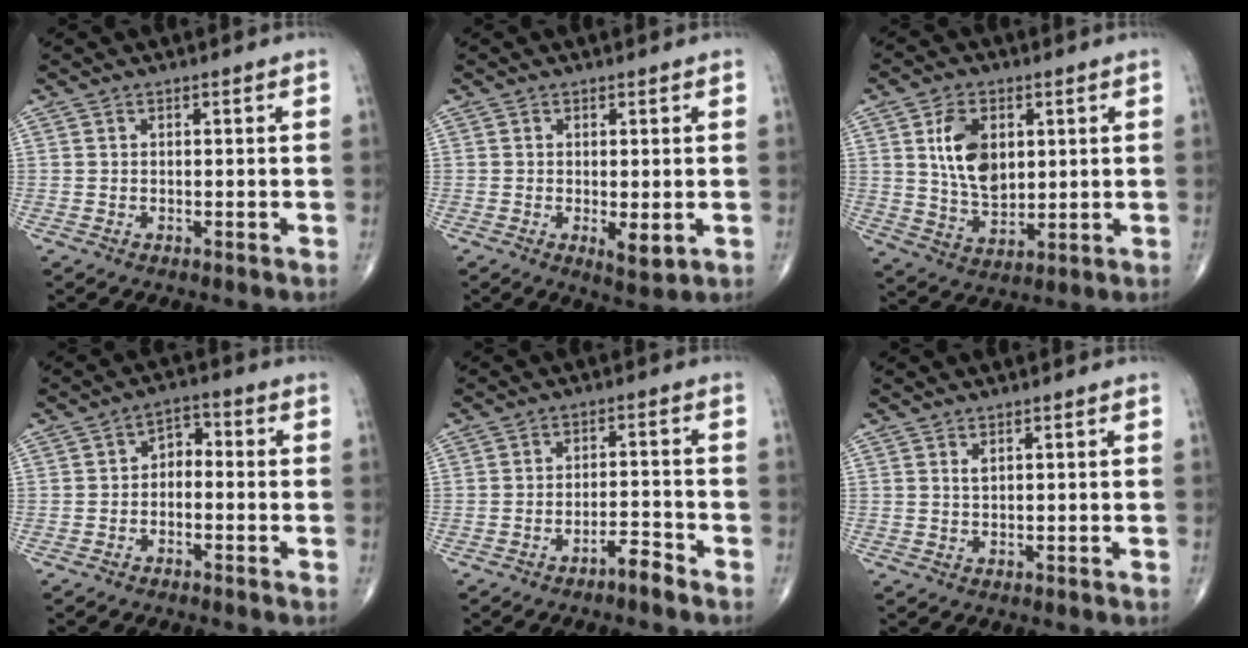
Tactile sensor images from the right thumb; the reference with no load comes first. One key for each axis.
{"total": 3.5, "fx": -0.5, "fy": 1.2, "fz": 3.2, "tx": -0.050, "ty": -0.012, "tz": -0.005}
{"total": 10.8, "fx": 2.7, "fy": 6.8, "fz": 7.9, "tx": -0.125, "ty": -0.016, "tz": 0.057}
{"total": 3.9, "fx": -1.0, "fy": 2.6, "fz": 2.6, "tx": -0.026, "ty": 0.029, "tz": -0.030}
{"total": 3.7, "fx": -2.9, "fy": 0.6, "fz": 2.2, "tx": -0.036, "ty": 0.026, "tz": -0.050}
{"total": 0.8, "fx": 0.5, "fy": 0.2, "fz": 0.6, "tx": -0.010, "ty": 0.000, "tz": 0.010}